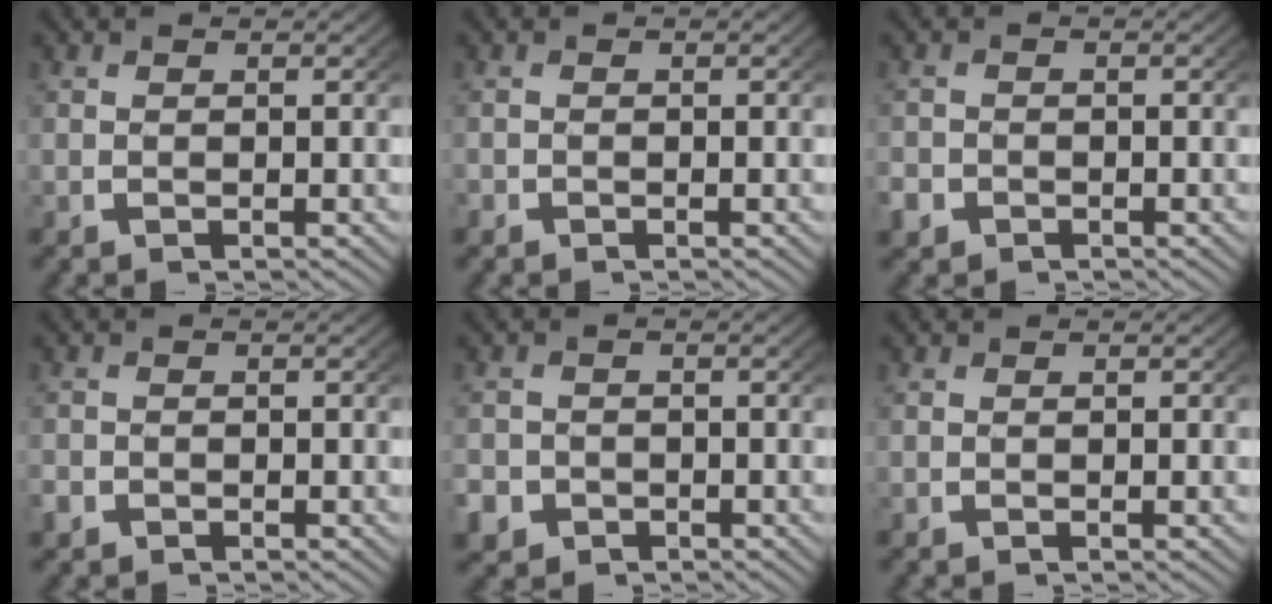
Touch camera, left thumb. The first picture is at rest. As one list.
[{"total": 0.6, "force": [-0.4, 0.4, -0.1], "torque": [0.003, -0.007, -0.009]}, {"total": 2.2, "force": [-1.3, 1.7, 0.3], "torque": [-0.015, -0.013, -0.022]}, {"total": 1.5, "force": [-0.9, 1.1, 0.2], "torque": [-0.011, -0.009, -0.016]}, {"total": 4.2, "force": [-2.3, 3.3, 0.8], "torque": [-0.030, -0.029, -0.031]}, {"total": 0.0}]